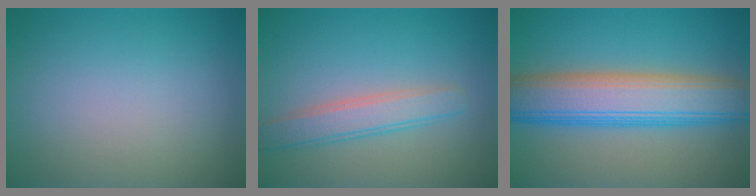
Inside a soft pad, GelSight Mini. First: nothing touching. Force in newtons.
{"total": 3.1, "press": 3.1, "slide": 0.0}
{"total": 8.8, "press": 8.8, "slide": 0.2}